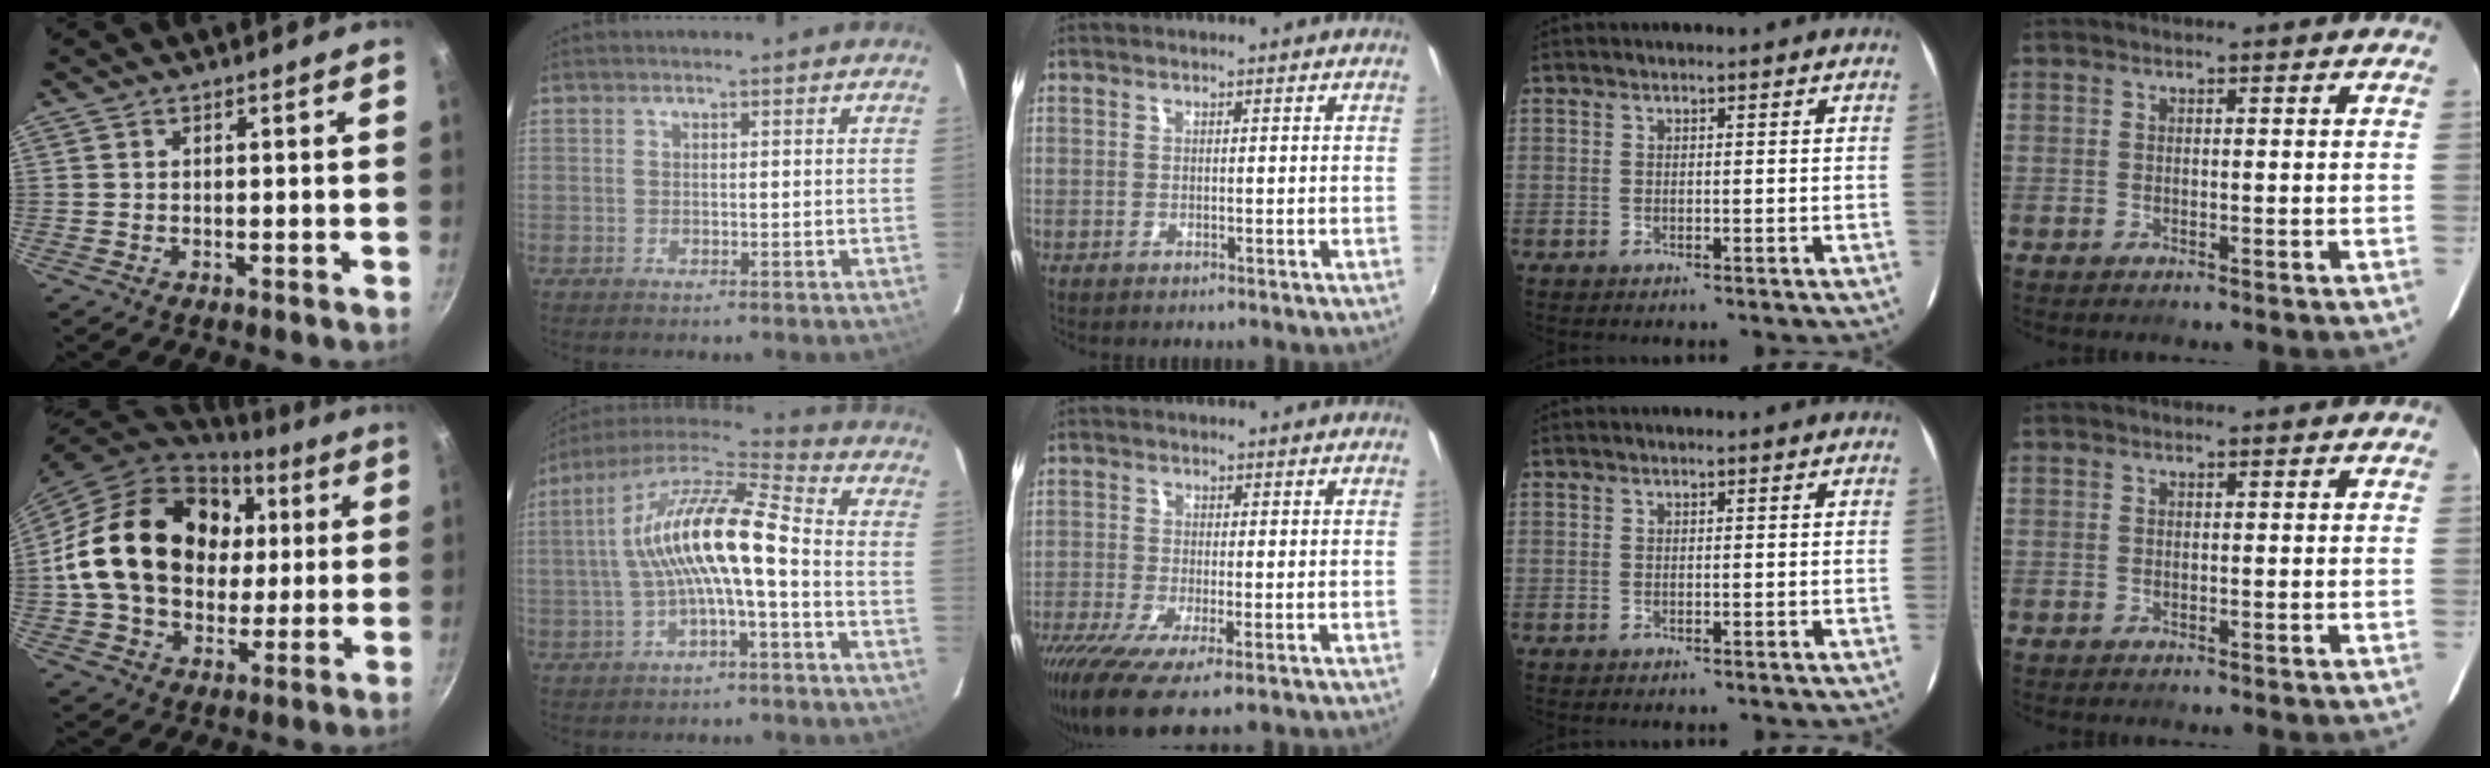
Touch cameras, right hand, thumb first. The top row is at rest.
{"thumb": {"total": 24.6, "force": [4.1, 18.7, 15.5], "torque": [-0.245, 0.020, 0.075]}, "index": {"total": 14.9, "force": [-1.4, 3.0, 14.6], "torque": [-0.269, 0.019, -0.030]}, "middle": {"total": 9.8, "force": [-5.7, 2.0, 7.7], "torque": [-0.173, -0.047, -0.105]}}